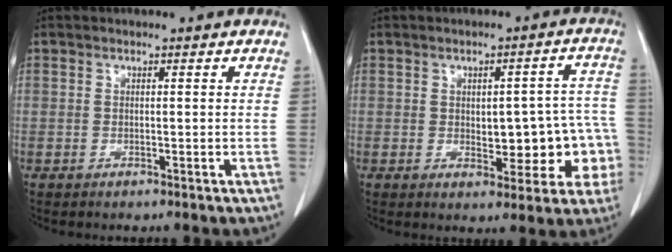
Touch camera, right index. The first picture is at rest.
{"total": 11.1, "force": [-1.8, 5.1, 9.7], "torque": [-0.096, 0.033, -0.012]}